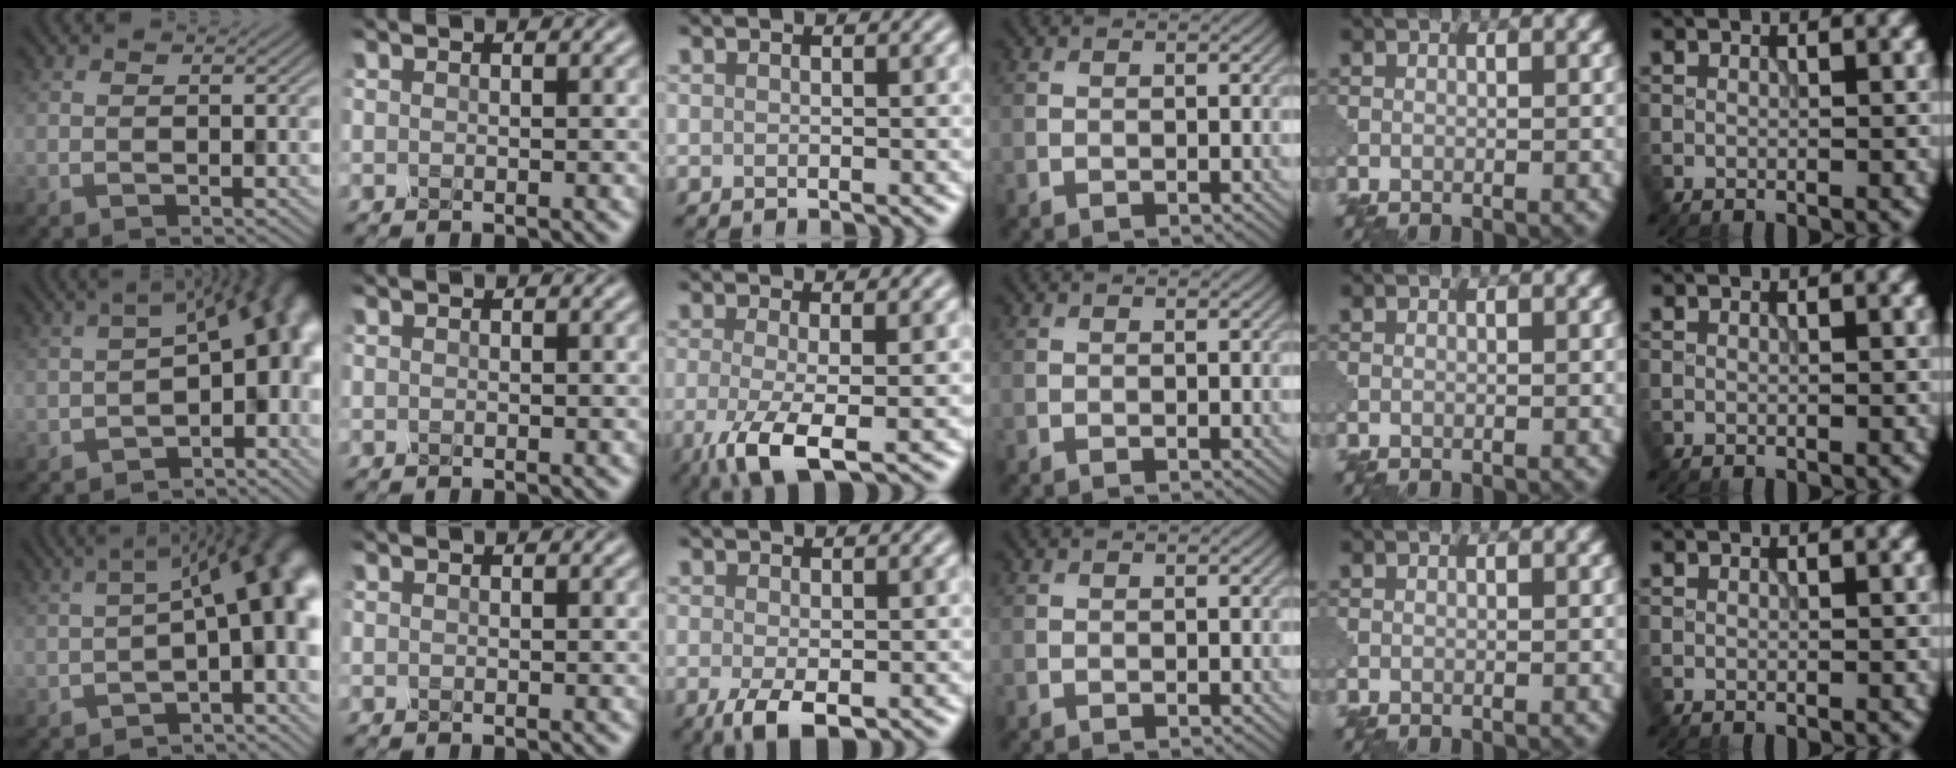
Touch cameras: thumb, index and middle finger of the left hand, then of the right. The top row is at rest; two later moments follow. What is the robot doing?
{"motion": "shake", "object": "medicine bottle"}